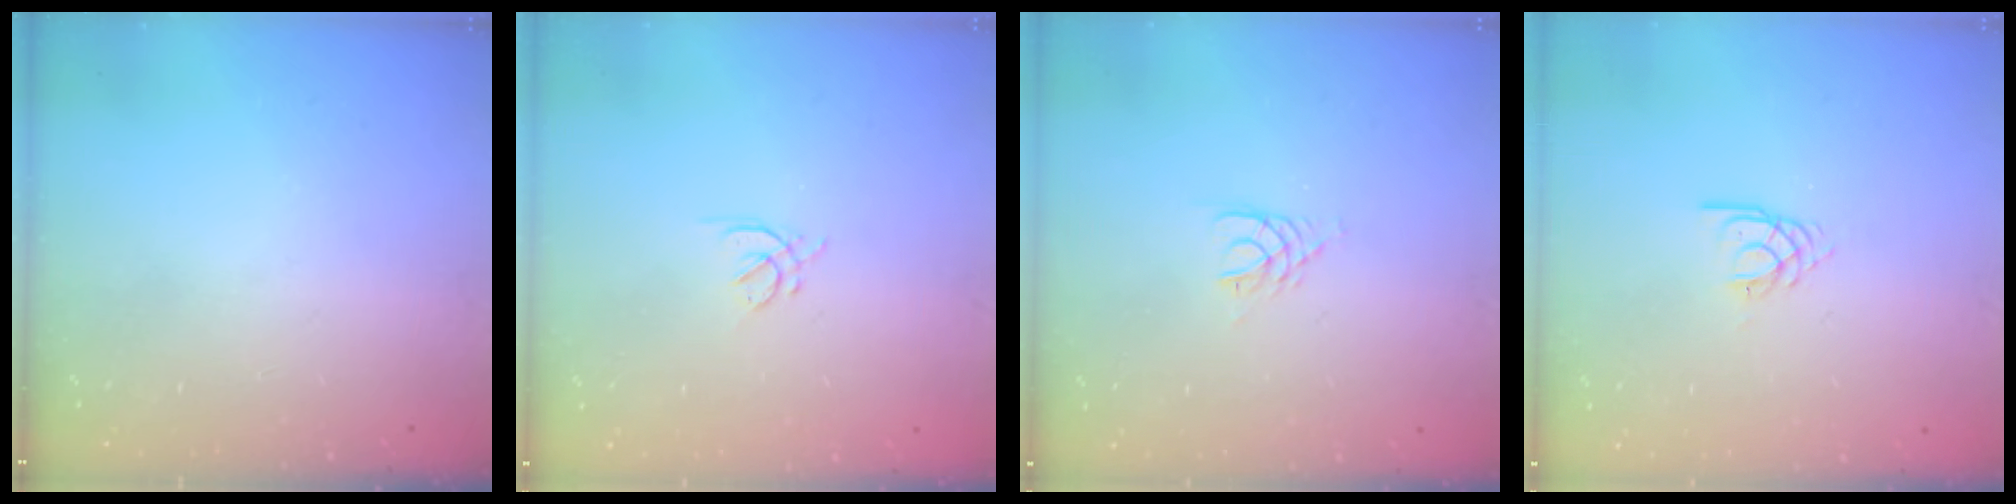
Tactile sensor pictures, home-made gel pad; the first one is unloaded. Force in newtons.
{"total": 2.5, "press": 2.4, "slide": 0.6}
{"total": 3.0, "press": 2.9, "slide": 0.4}
{"total": 2.1, "press": 2.1, "slide": 0.3}